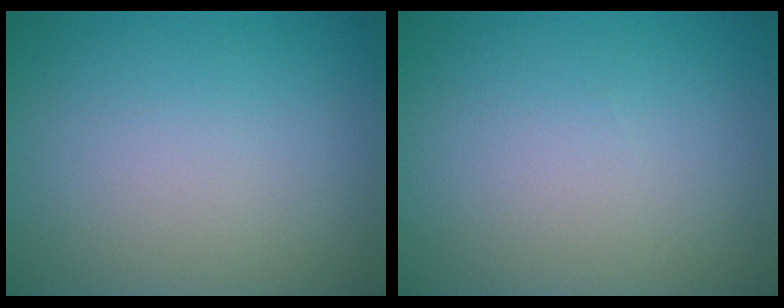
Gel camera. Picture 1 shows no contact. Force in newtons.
{"total": 0.0}